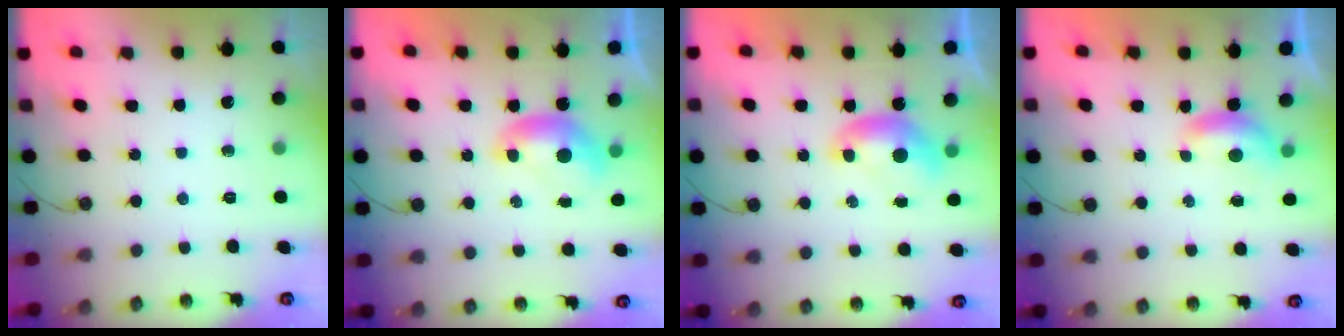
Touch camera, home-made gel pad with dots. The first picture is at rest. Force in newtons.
{"total": 0.0}
{"total": 0.0}
{"total": 1.2, "press": 1.1, "slide": 0.5}